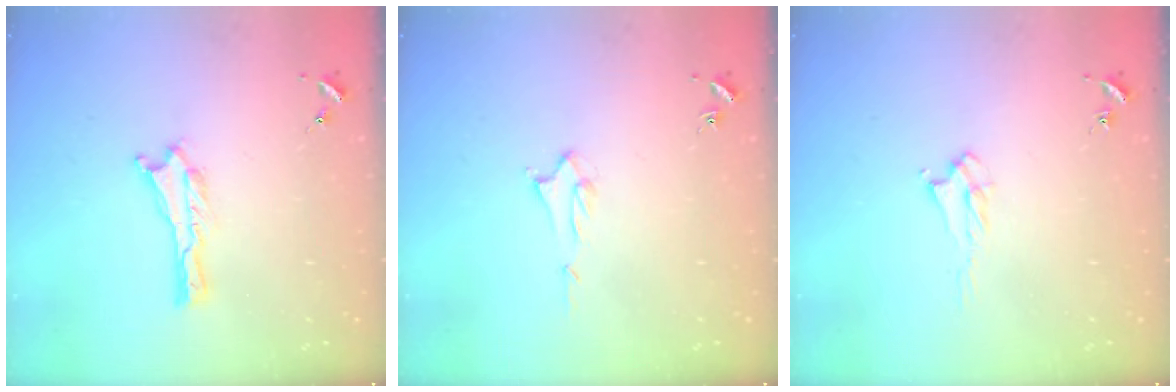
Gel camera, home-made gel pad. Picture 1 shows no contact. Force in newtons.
{"total": 1.4, "press": 1.4, "slide": 0.2}
{"total": 2.2, "press": 2.2, "slide": 0.4}